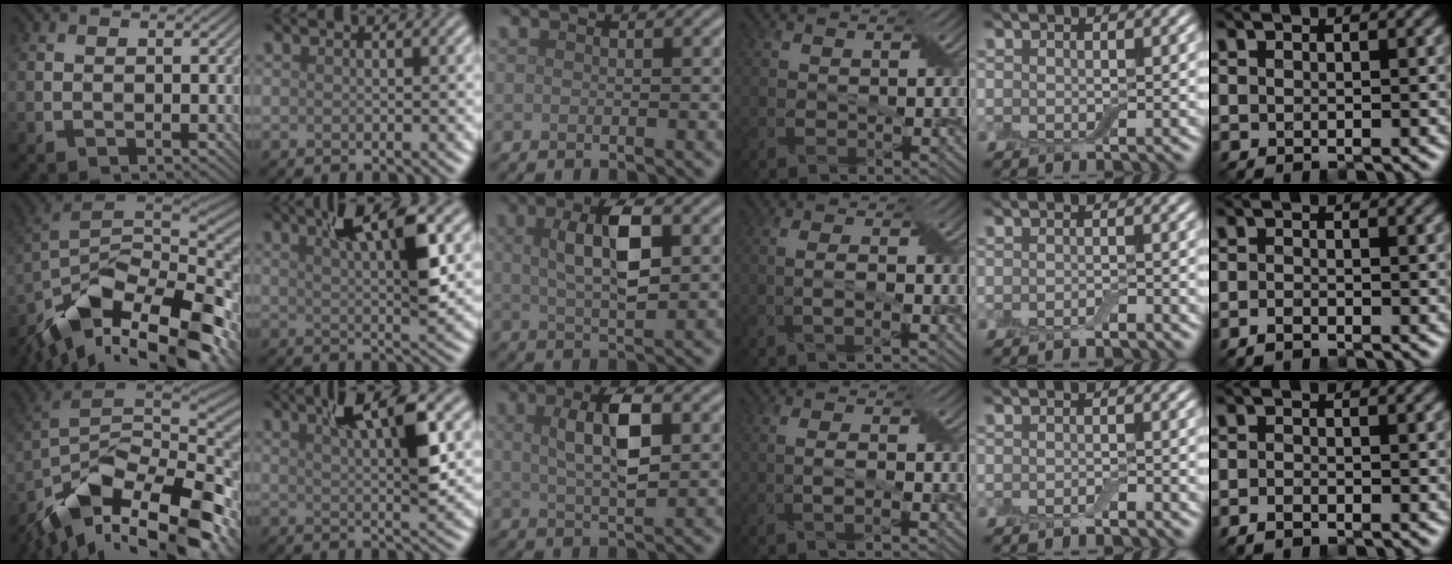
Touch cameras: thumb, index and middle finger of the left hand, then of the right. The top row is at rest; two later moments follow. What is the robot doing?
{"motion": "wrap", "object": "bandage"}